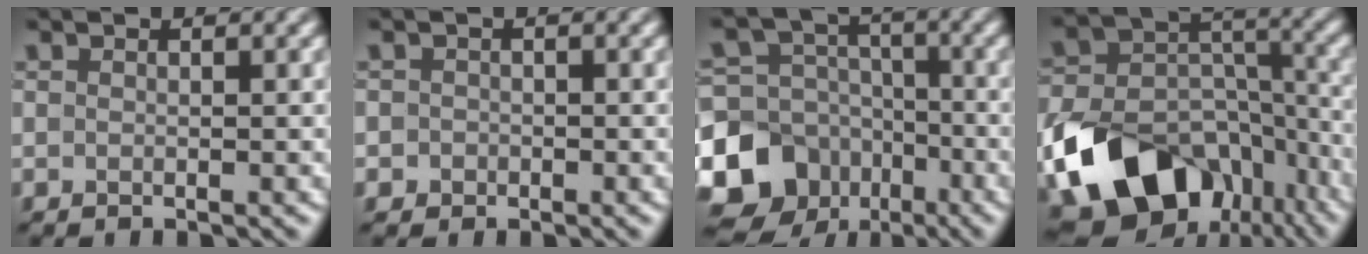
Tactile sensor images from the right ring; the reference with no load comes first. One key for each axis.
{"total": 1.8, "fx": -0.4, "fy": 1.7, "fz": 0.1, "tx": 0.018, "ty": 0.011, "tz": -0.022}
{"total": 14.2, "fx": -6.8, "fy": 11.9, "fz": 4.0, "tx": -0.107, "ty": -0.036, "tz": -0.129}
{"total": 14.2, "fx": -6.9, "fy": 9.6, "fz": 7.8, "tx": -0.167, "ty": -0.006, "tz": -0.119}